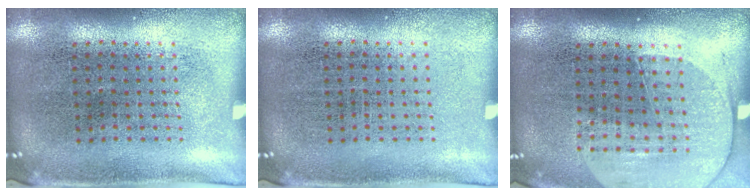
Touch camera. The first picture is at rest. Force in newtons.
{"total": 0.0}
{"total": 1.7, "press": 1.5, "slide": 0.7}